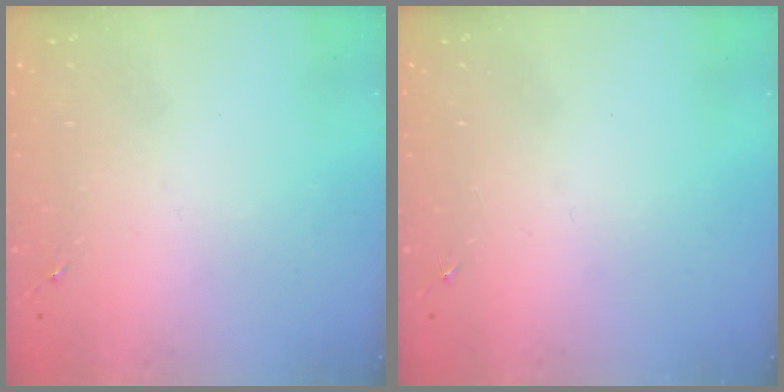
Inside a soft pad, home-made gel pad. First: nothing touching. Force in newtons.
{"total": 0.0}